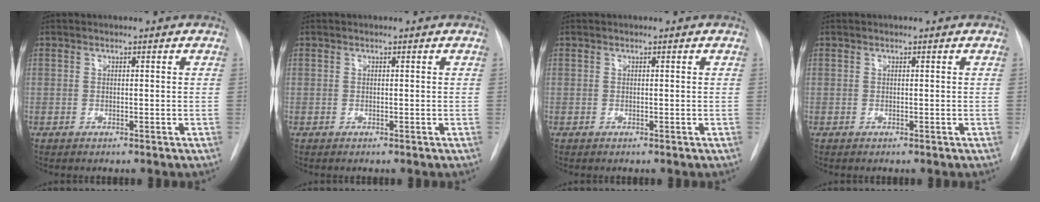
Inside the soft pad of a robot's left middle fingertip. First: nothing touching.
{"total": 0.0}
{"total": 0.0}
{"total": 0.0}